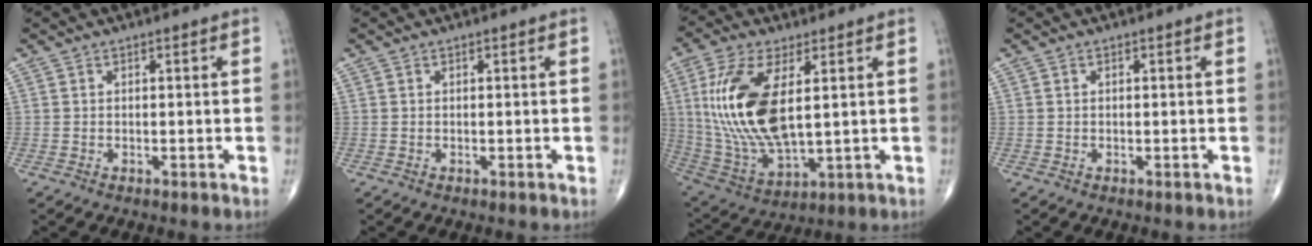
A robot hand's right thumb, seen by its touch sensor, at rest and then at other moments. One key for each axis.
{"total": 0.0}
{"total": 18.8, "fx": 3.6, "fy": 8.3, "fz": 16.5, "tx": -0.351, "ty": -0.020, "tz": 0.079}
{"total": 0.0}